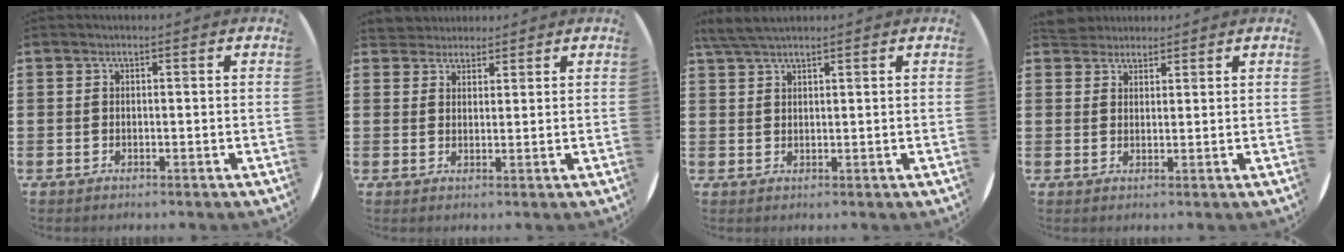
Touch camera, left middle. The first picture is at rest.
{"total": 2.8, "force": [2.6, 1.1, -0.2], "torque": [-0.003, 0.001, 0.050]}
{"total": 3.5, "force": [3.0, 0.5, 1.6], "torque": [-0.038, 0.003, 0.057]}
{"total": 2.9, "force": [2.7, 1.0, -0.1], "torque": [-0.005, 0.000, 0.054]}